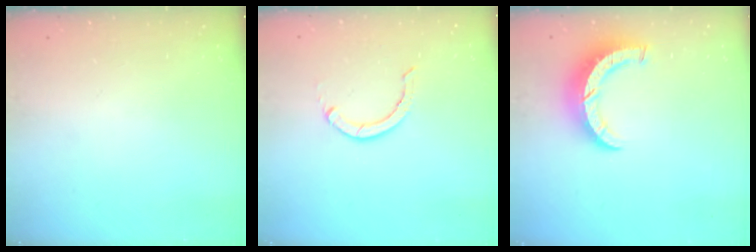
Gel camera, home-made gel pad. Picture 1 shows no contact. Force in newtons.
{"total": 2.9, "press": 2.9, "slide": 0.1}
{"total": 8.0, "press": 7.9, "slide": 0.9}